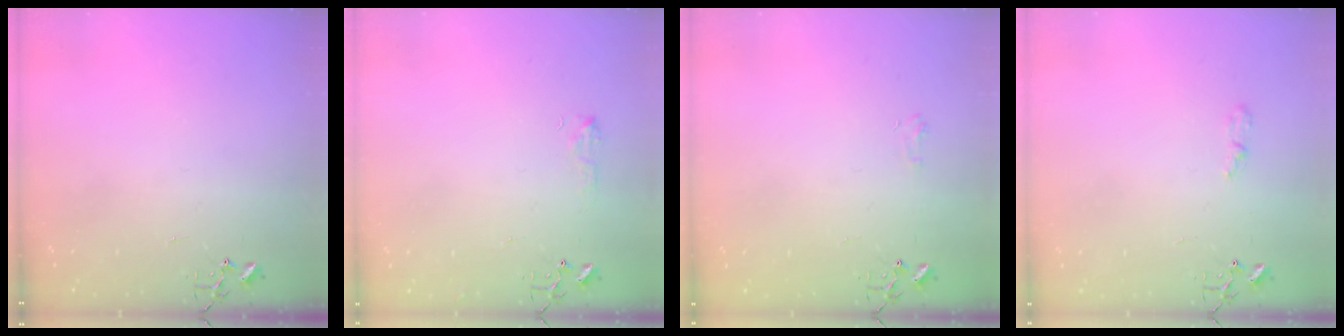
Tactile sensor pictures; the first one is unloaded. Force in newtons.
{"total": 6.4, "press": 6.3, "slide": 0.9}
{"total": 4.8, "press": 4.7, "slide": 0.6}
{"total": 3.3, "press": 3.3, "slide": 0.5}